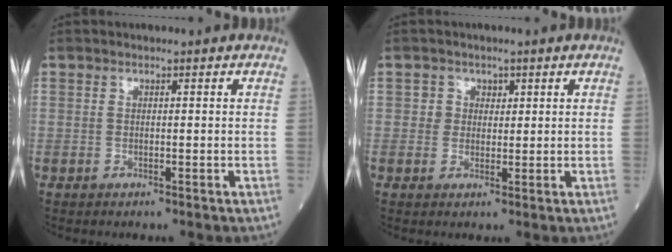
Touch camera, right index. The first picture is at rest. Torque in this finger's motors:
{"motor_torque": [-0.06, -0.02, -0.02, 0.01]}